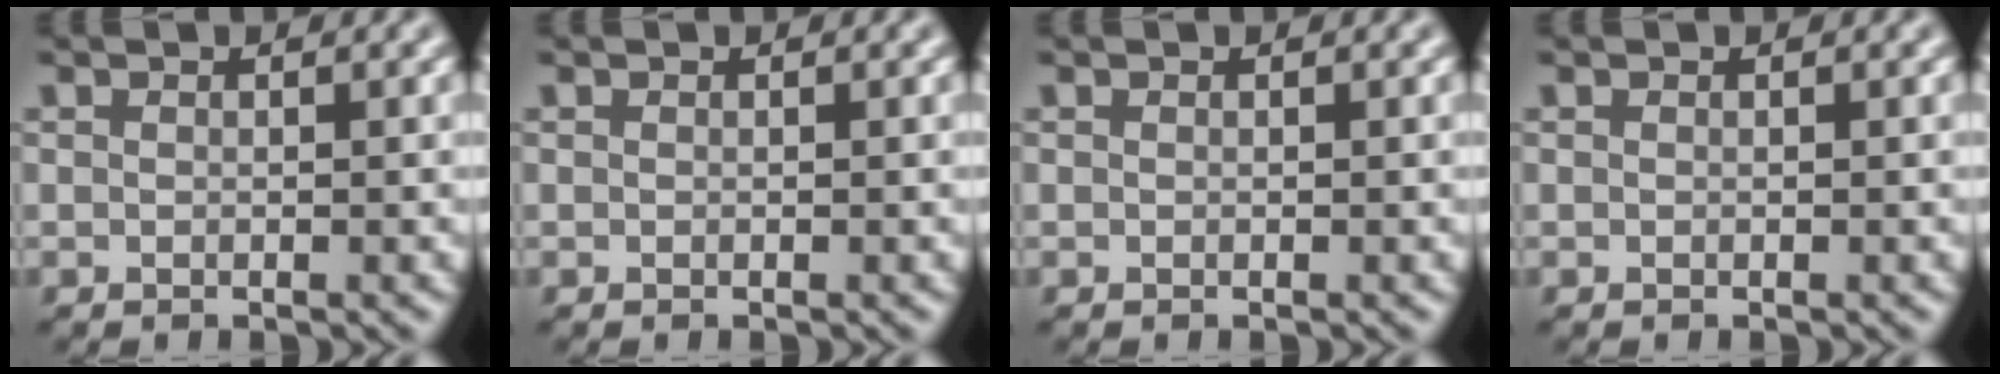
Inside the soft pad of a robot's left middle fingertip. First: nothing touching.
{"total": 0.0}
{"total": 0.0}
{"total": 0.0}